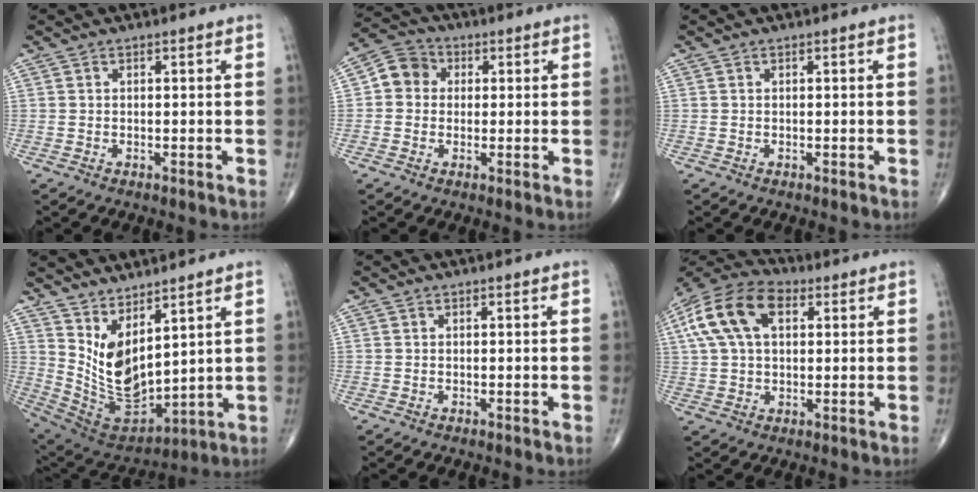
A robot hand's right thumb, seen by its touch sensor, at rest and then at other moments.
{"total": 6.2, "force": [0.6, 5.5, 2.7], "torque": [-0.029, 0.016, -0.003]}
{"total": 0.0}
{"total": 13.2, "force": [5.9, 6.1, 10.1], "torque": [-0.176, -0.049, 0.146]}
{"total": 0.0}
{"total": 14.8, "force": [4.6, 8.9, 10.9], "torque": [-0.207, 0.024, 0.077]}